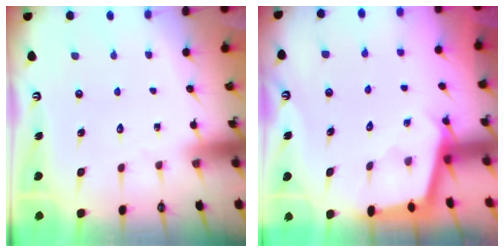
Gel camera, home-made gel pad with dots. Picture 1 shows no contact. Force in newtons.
{"total": 2.4, "press": 2.4, "slide": 0.2}